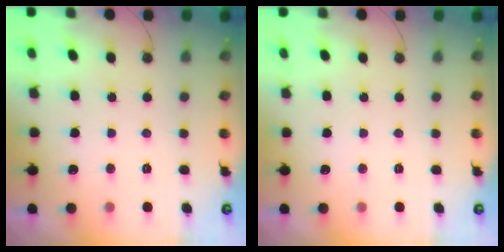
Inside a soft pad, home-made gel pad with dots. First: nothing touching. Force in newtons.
{"total": 0.0}